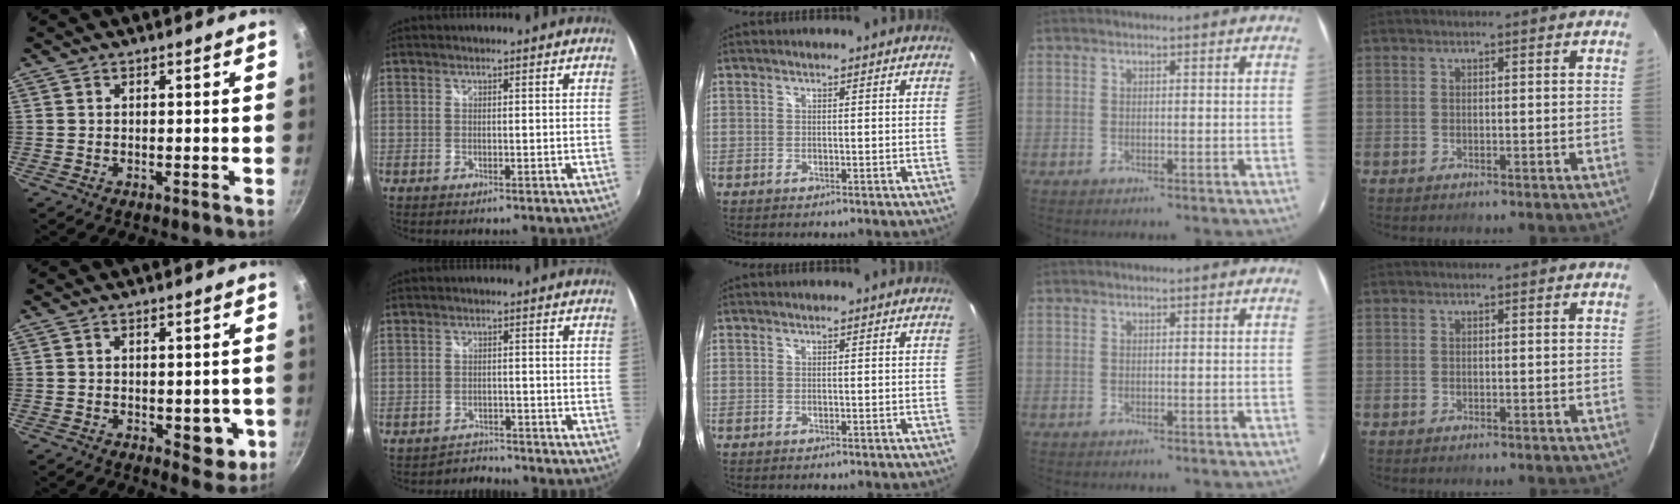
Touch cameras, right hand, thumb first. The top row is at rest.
{"thumb": {"total": 6.5, "force": [-1.2, 3.5, 5.4], "torque": [-0.036, 0.003, -0.008]}, "index": {"total": 3.1, "force": [-2.7, 1.1, -1.0], "torque": [0.009, 0.012, -0.048]}}